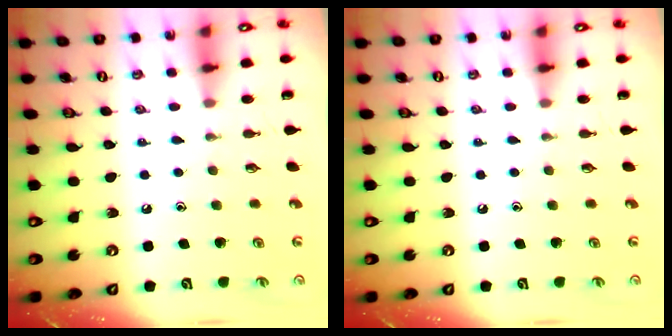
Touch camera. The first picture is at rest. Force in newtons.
{"total": 0.0}